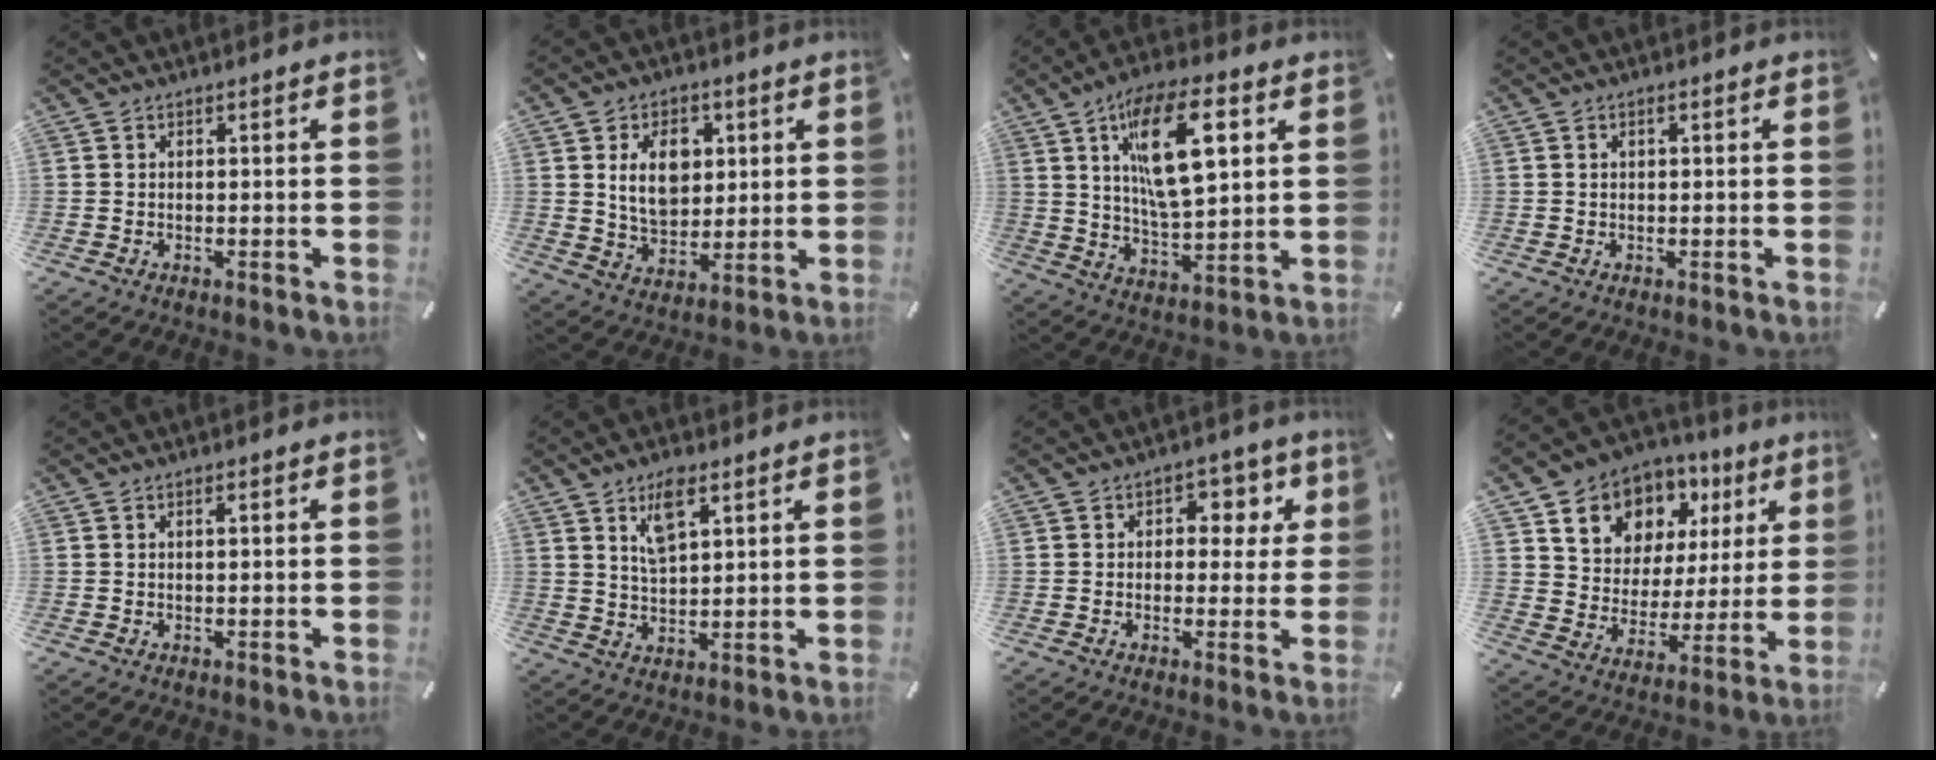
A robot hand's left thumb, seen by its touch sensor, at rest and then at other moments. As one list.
[{"total": 10.9, "force": [2.8, 8.2, 6.6], "torque": [-0.104, 0.001, 0.047]}, {"total": 17.9, "force": [6.8, 7.7, 14.7], "torque": [-0.260, -0.004, 0.110]}, {"total": 1.1, "force": [0.3, 0.5, 0.9], "torque": [-0.018, 0.005, 0.003]}, {"total": 1.1, "force": [0.4, 0.3, 1.0], "torque": [-0.020, 0.002, 0.005]}, {"total": 7.1, "force": [4.1, 3.1, 5.0], "torque": [-0.092, -0.006, 0.070]}, {"total": 6.0, "force": [1.6, 4.8, 3.2], "torque": [-0.021, -0.006, 0.016]}, {"total": 11.0, "force": [6.6, 8.6, 1.6], "torque": [-0.046, -0.055, 0.125]}]